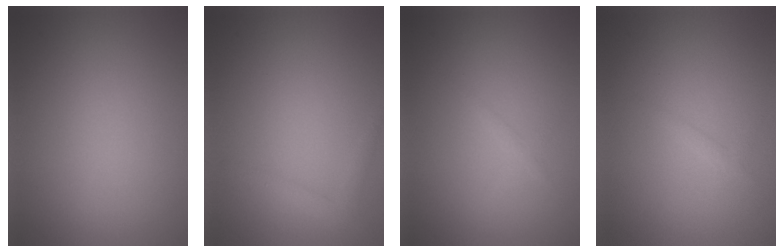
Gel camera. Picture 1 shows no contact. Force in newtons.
{"total": 1.5, "press": 1.5, "slide": 0.1}
{"total": 0.8, "press": 0.8, "slide": 0.0}
{"total": 0.8, "press": 0.8, "slide": 0.1}